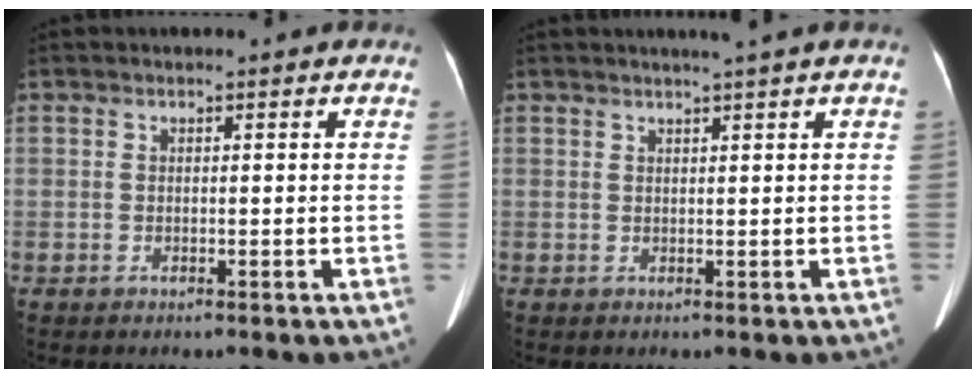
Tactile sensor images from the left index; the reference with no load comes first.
{"total": 2.3, "force": [1.7, -0.7, 1.3], "torque": [-0.016, 0.003, 0.030]}